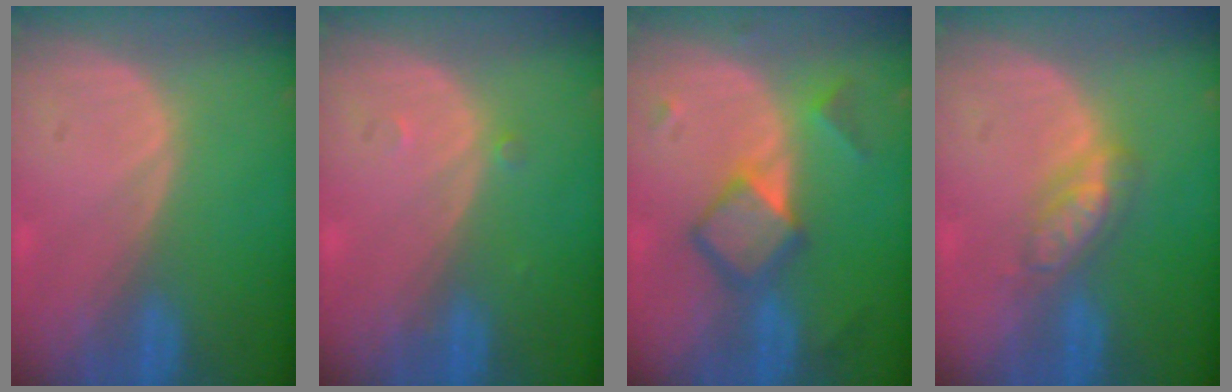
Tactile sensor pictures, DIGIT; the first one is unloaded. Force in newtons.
{"total": 0.7, "press": 0.7, "slide": 0.1}
{"total": 6.2, "press": 6.2, "slide": 0.3}
{"total": 4.6, "press": 4.2, "slide": 1.9}